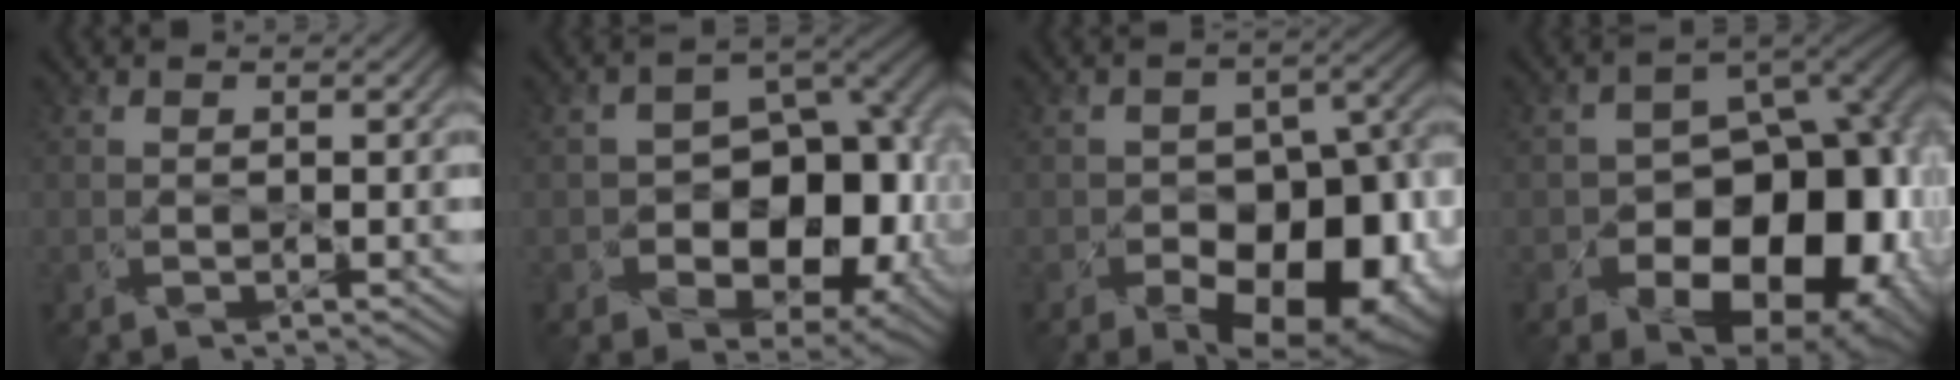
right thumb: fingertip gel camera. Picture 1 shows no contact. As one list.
[{"total": 12.8, "force": [-3.3, 8.7, 8.7], "torque": [-0.096, -0.022, -0.039]}, {"total": 15.7, "force": [-8.1, 9.2, 9.9], "torque": [-0.097, -0.012, -0.090]}, {"total": 17.4, "force": [-6.7, 11.6, 11.2], "torque": [-0.109, -0.021, -0.077]}]